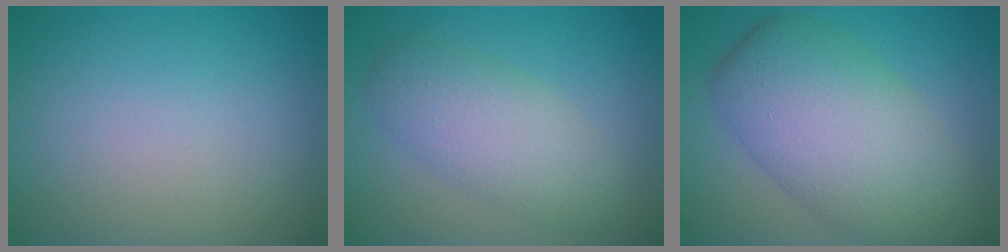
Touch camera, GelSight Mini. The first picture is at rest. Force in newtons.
{"total": 4.7, "press": 4.7, "slide": 0.3}
{"total": 9.6, "press": 9.6, "slide": 0.3}